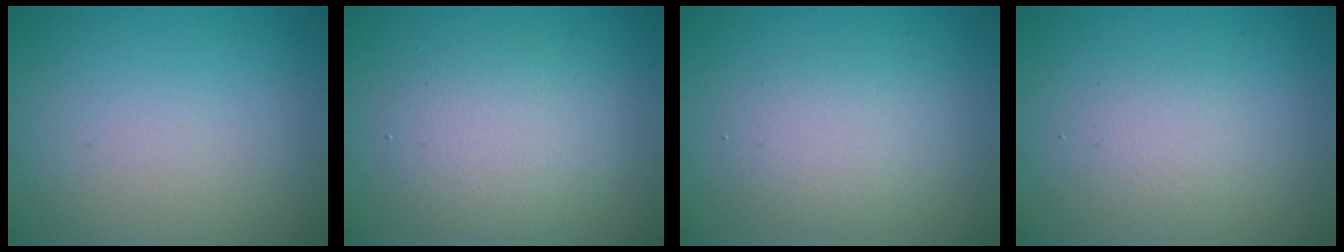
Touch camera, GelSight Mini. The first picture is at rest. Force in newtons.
{"total": 4.0, "press": 4.0, "slide": 0.1}
{"total": 2.3, "press": 2.3, "slide": 0.1}
{"total": 1.7, "press": 1.7, "slide": 0.2}